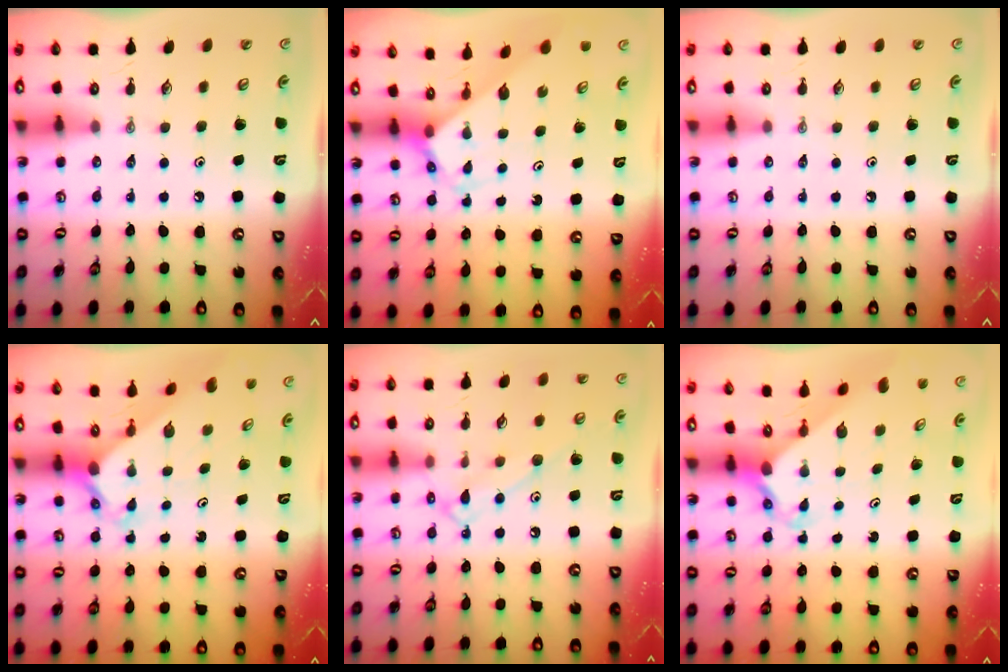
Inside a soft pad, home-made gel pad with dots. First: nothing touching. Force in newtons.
{"total": 2.8, "press": 2.8, "slide": 0.1}
{"total": 0.0}
{"total": 2.6, "press": 2.6, "slide": 0.2}
{"total": 10.5, "press": 10.5, "slide": 0.8}
{"total": 2.3, "press": 2.3, "slide": 0.2}